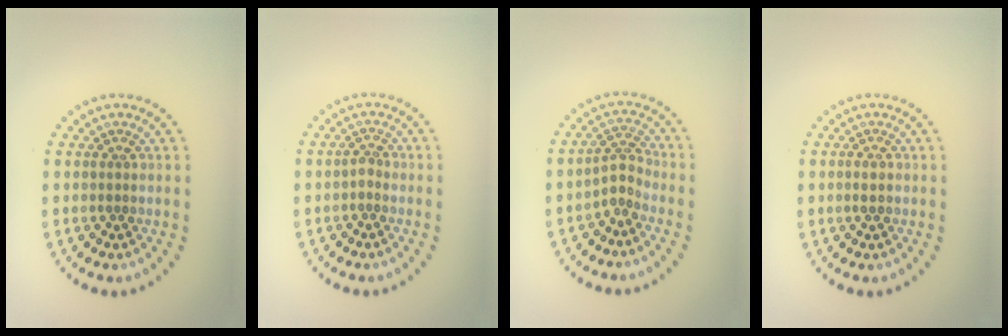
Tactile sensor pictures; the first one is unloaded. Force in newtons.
{"total": 0.9, "press": 0.7, "slide": 0.6}
{"total": 2.2, "press": 1.6, "slide": 1.5}
{"total": 1.0, "press": 0.9, "slide": 0.4}